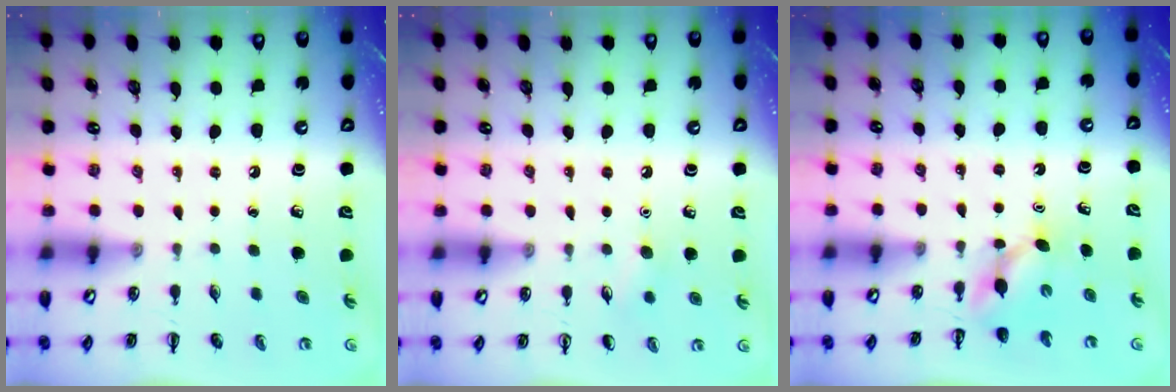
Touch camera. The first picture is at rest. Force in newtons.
{"total": 5.2, "press": 5.0, "slide": 1.5}
{"total": 4.1, "press": 4.0, "slide": 1.0}